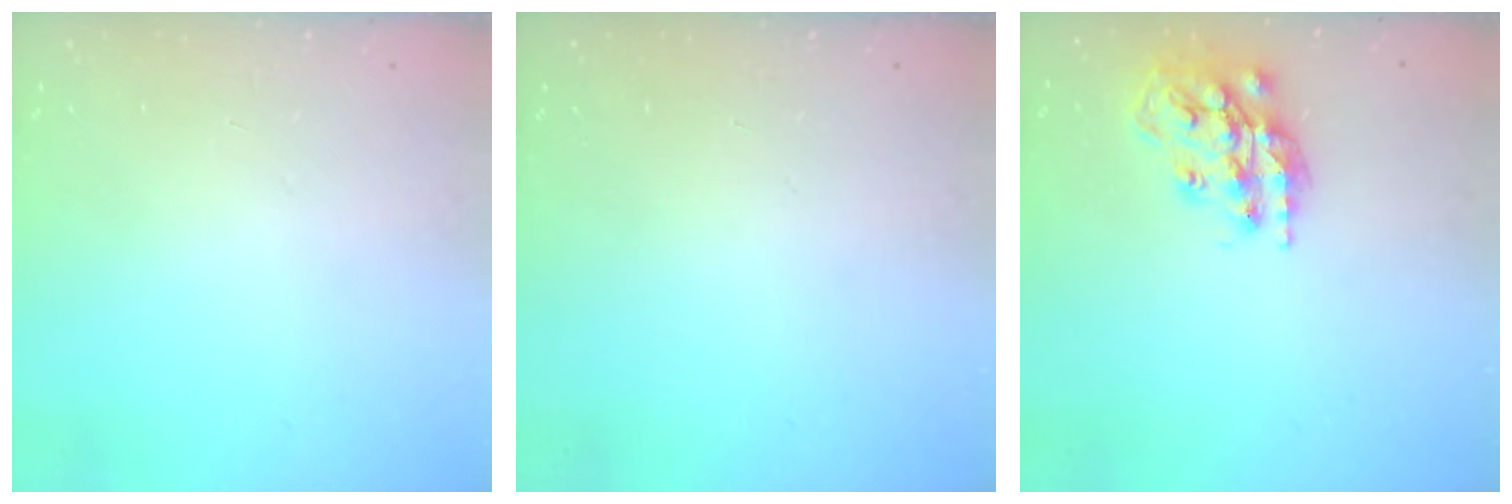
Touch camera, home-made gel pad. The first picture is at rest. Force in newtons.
{"total": 0.0}
{"total": 16.2, "press": 16.1, "slide": 1.2}